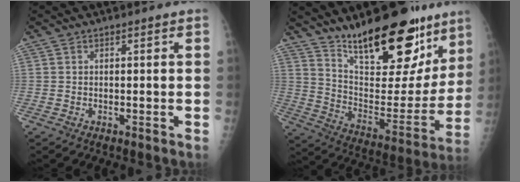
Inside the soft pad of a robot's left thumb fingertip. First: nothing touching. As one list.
[{"total": 25.5, "force": [17.7, 9.7, 15.6], "torque": [-0.189, -0.093, 0.283]}]